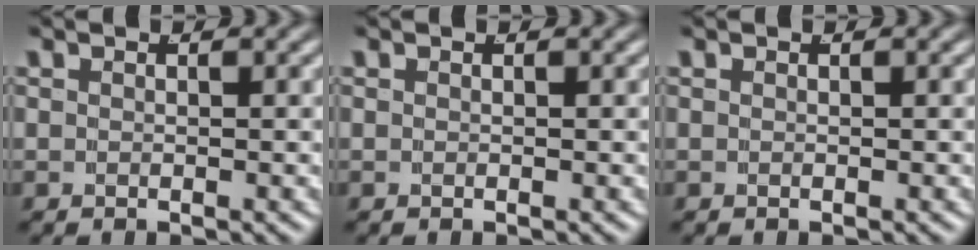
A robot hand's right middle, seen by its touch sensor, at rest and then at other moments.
{"total": 0.0}
{"total": 0.0}